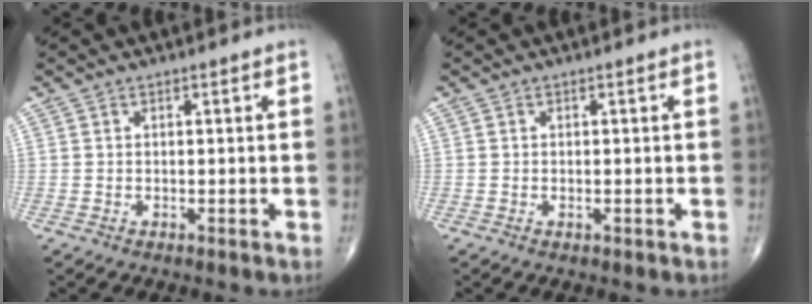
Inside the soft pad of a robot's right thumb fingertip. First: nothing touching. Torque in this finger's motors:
{"motor_torque": [-0.09, -0.07, -0.29, -0.20, -0.01]}